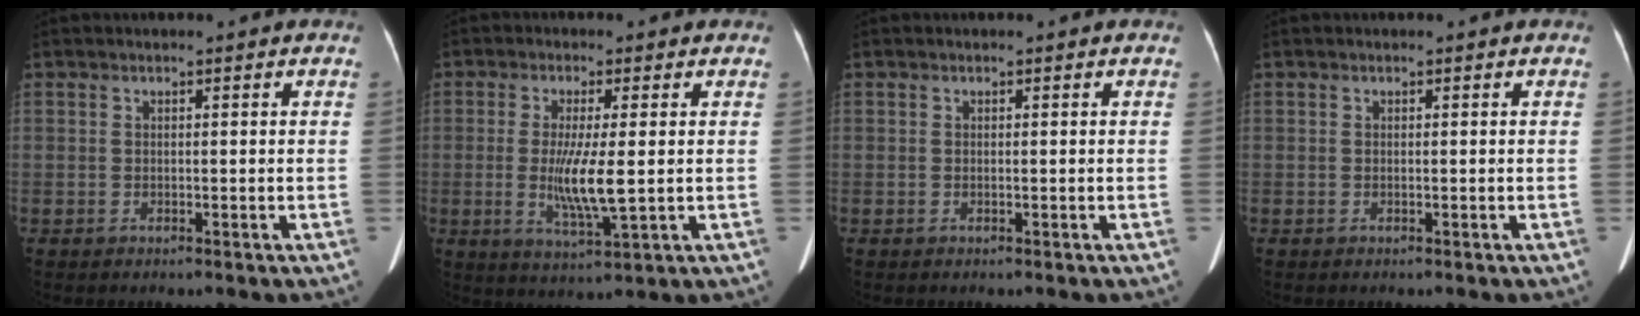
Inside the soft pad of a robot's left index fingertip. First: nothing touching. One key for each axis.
{"total": 7.3, "fx": -0.3, "fy": 0.8, "fz": 7.2, "tx": -0.145, "ty": -0.019, "tz": -0.006}
{"total": 0.0}
{"total": 0.0}